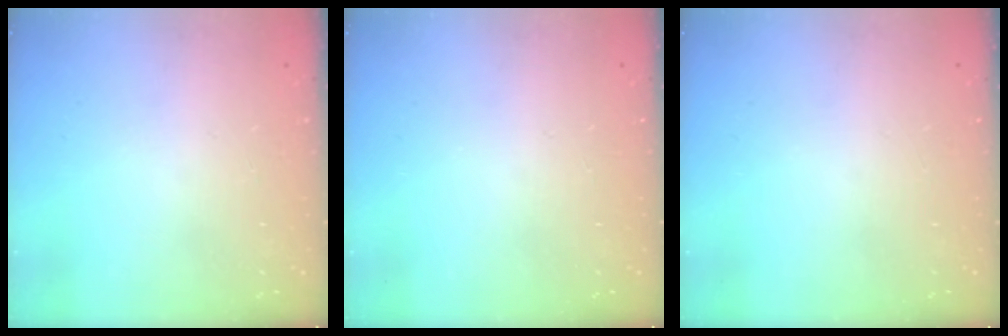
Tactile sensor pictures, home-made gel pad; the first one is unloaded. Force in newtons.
{"total": 0.0}
{"total": 0.0}